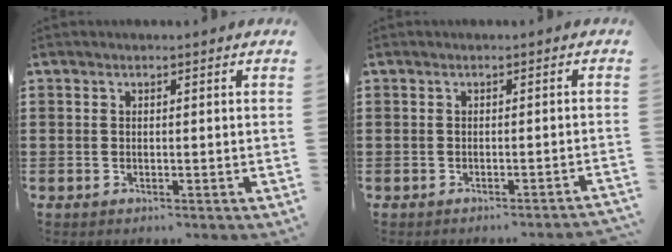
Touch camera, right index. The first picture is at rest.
{"total": 1.1, "force": [-0.9, -0.3, 0.6], "torque": [-0.011, -0.004, -0.018]}